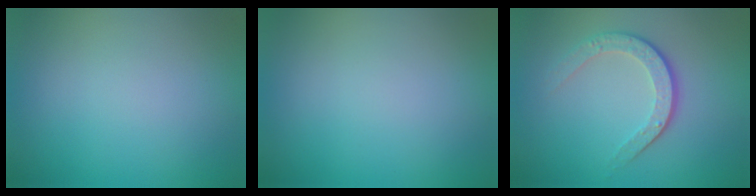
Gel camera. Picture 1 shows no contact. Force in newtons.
{"total": 0.0}
{"total": 3.6, "press": 2.5, "slide": 2.6}